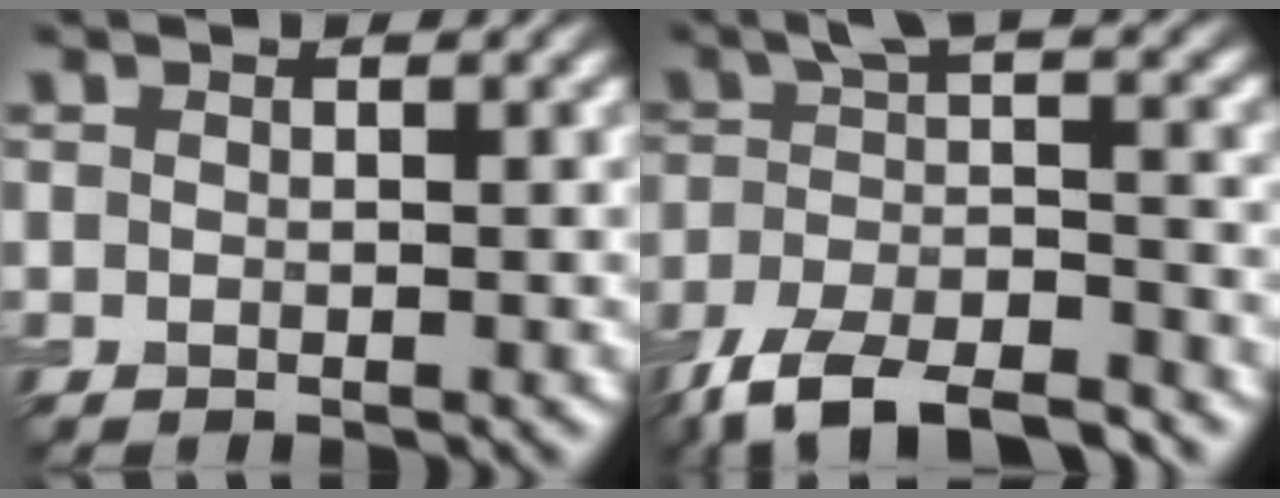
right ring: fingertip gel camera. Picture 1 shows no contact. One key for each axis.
{"total": 8.7, "fx": -5.8, "fy": 2.2, "fz": 6.1, "tx": -0.107, "ty": -0.006, "tz": -0.111}